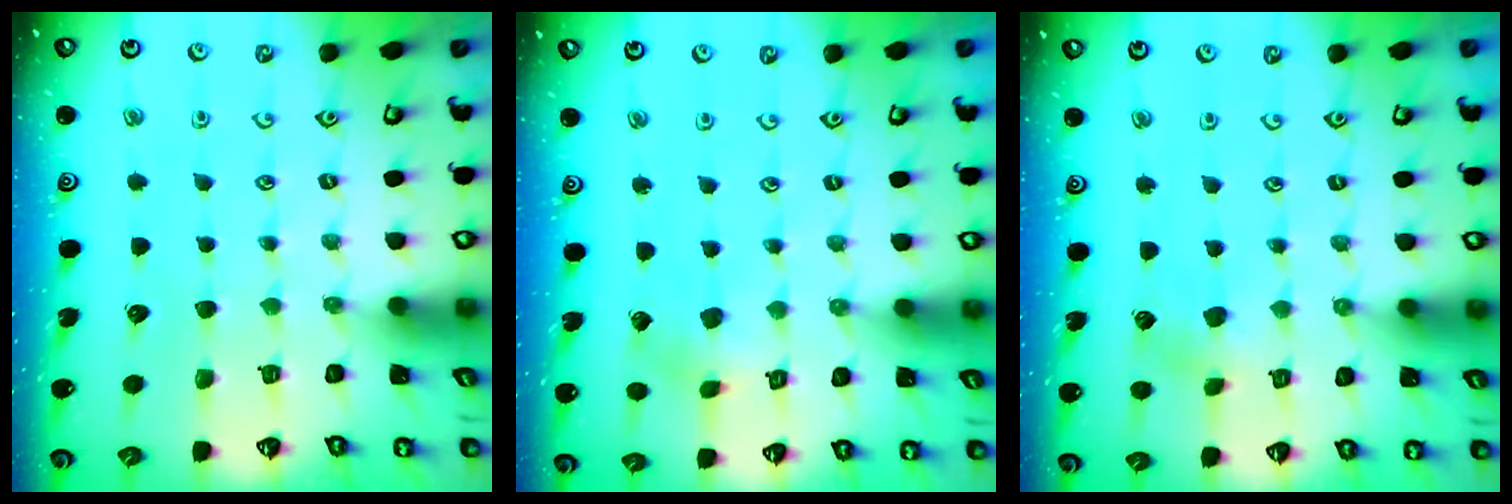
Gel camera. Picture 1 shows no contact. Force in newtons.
{"total": 3.1, "press": 3.1, "slide": 0.3}
{"total": 1.8, "press": 1.8, "slide": 0.3}